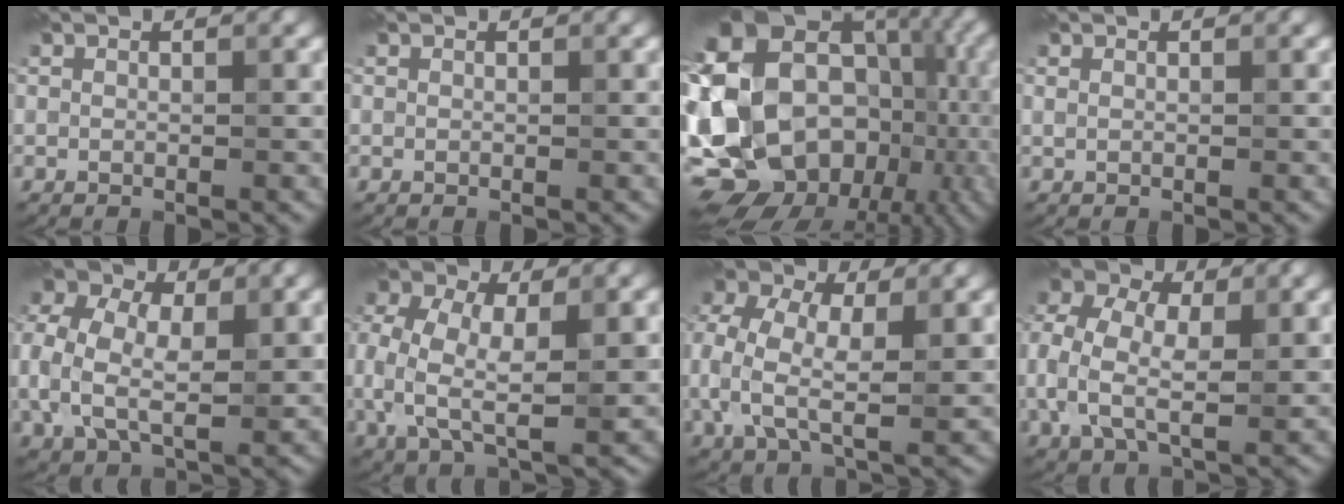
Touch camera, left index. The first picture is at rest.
{"total": 0.0}
{"total": 23.5, "force": [-2.6, 19.6, 12.8], "torque": [-0.232, 0.018, -0.071]}
{"total": 0.0}
{"total": 9.3, "force": [0.6, 6.6, 6.6], "torque": [-0.168, 0.005, 0.018]}
{"total": 8.9, "force": [-0.4, 5.4, 7.1], "torque": [-0.159, 0.003, -0.008]}
{"total": 9.0, "force": [0.1, 5.7, 6.9], "torque": [-0.175, 0.008, -0.002]}
{"total": 8.3, "force": [0.4, 5.6, 6.1], "torque": [-0.155, 0.009, 0.001]}